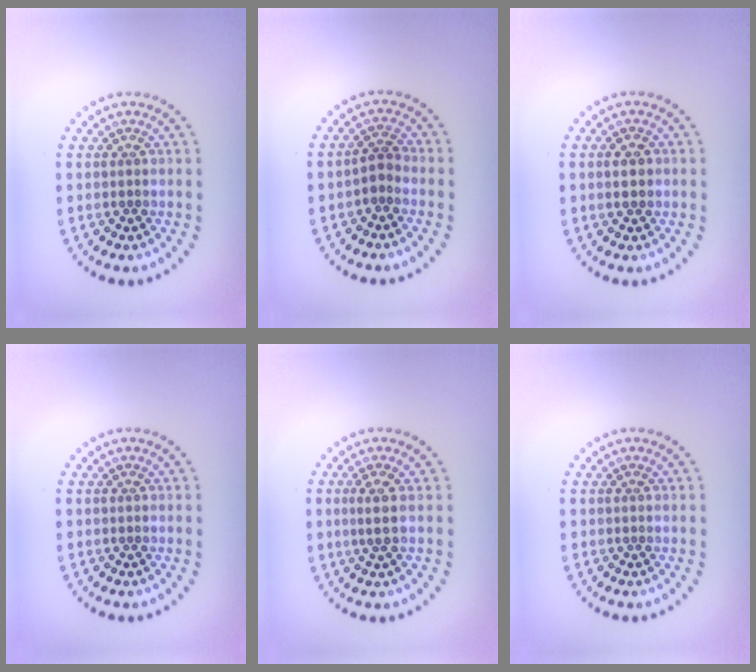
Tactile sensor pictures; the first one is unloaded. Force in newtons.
{"total": 1.6, "press": 1.3, "slide": 1.0}
{"total": 2.2, "press": 2.2, "slide": 0.1}
{"total": 0.0}
{"total": 1.7, "press": 1.2, "slide": 1.1}
{"total": 0.0}